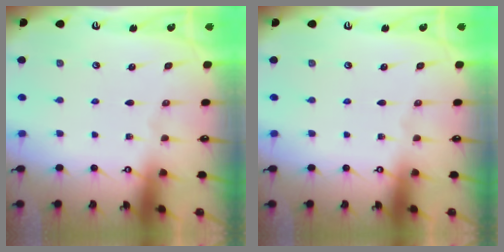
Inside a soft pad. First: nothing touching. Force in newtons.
{"total": 0.0}